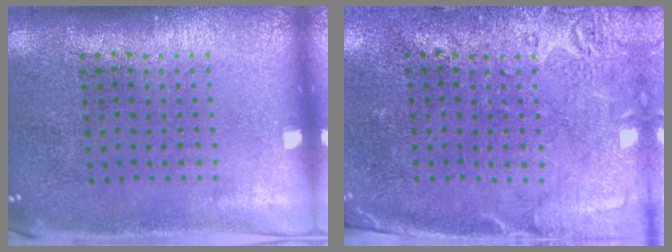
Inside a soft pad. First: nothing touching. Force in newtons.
{"total": 2.7, "press": 2.2, "slide": 1.6}